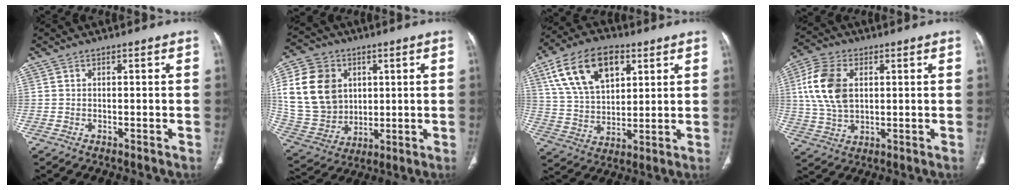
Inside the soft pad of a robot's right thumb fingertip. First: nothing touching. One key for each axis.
{"total": 19.0, "fx": 4.2, "fy": 15.4, "fz": 10.3, "tx": -0.185, "ty": 0.005, "tz": 0.093}
{"total": 16.8, "fx": 7.5, "fy": 9.9, "fz": 11.3, "tx": -0.178, "ty": -0.013, "tz": 0.141}
{"total": 12.3, "fx": 2.6, "fy": 7.8, "fz": 9.1, "tx": -0.184, "ty": 0.003, "tz": 0.050}